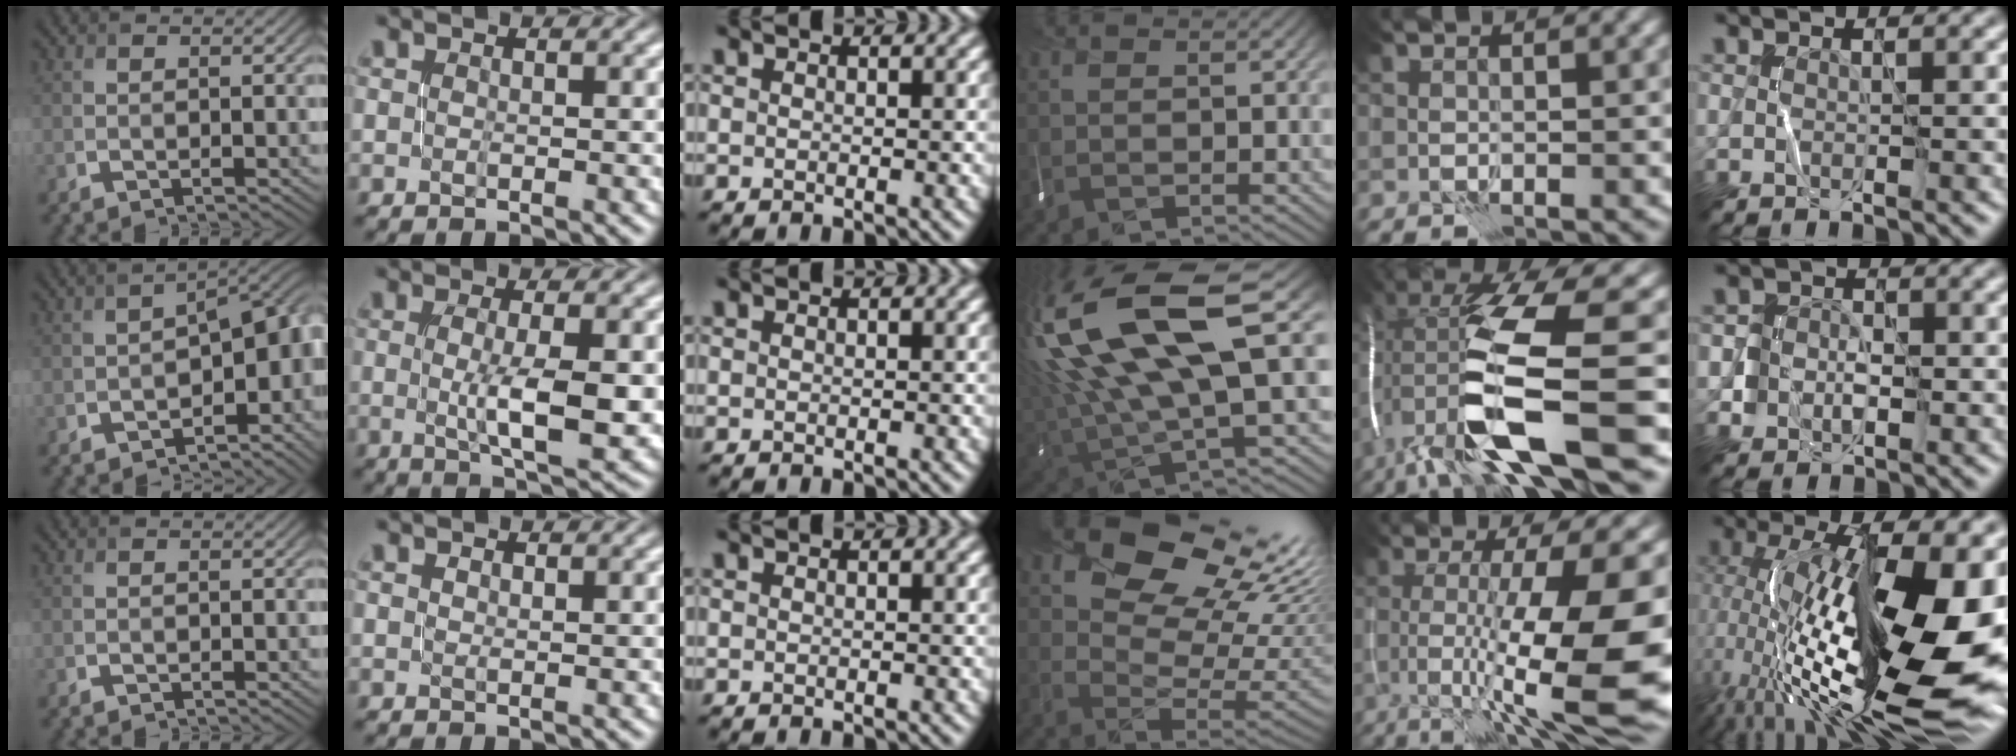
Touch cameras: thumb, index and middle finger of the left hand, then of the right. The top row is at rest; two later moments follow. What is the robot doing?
{"motion": "close", "object": "stapler"}